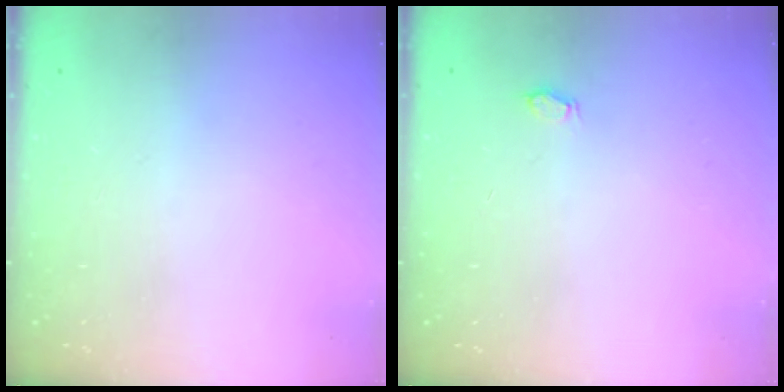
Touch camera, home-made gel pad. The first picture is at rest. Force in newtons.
{"total": 2.9, "press": 2.7, "slide": 1.2}